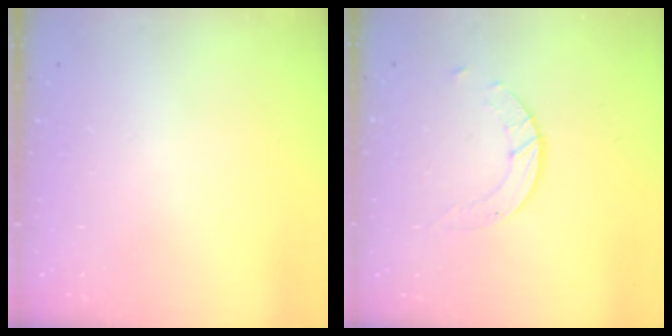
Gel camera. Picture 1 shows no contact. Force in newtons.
{"total": 4.5, "press": 4.5, "slide": 0.3}